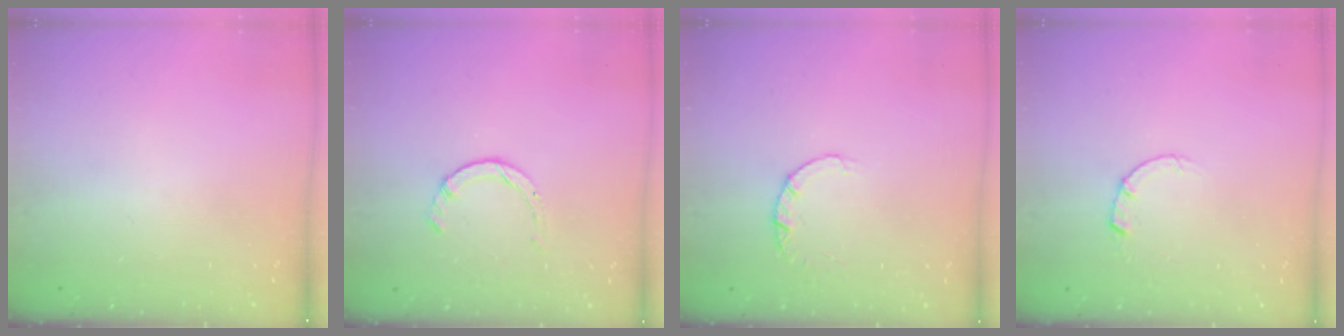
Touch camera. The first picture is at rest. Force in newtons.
{"total": 1.7, "press": 1.7, "slide": 0.2}
{"total": 1.8, "press": 1.8, "slide": 0.1}
{"total": 1.5, "press": 1.5, "slide": 0.3}